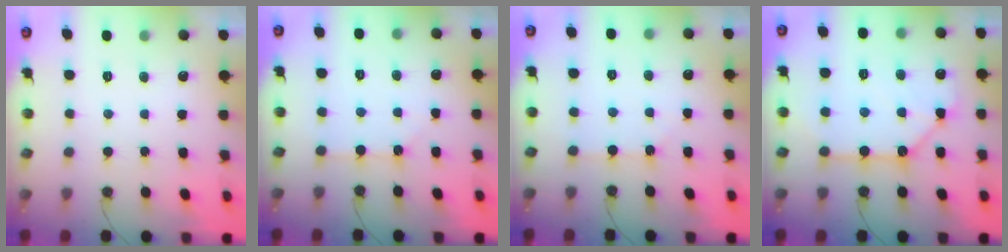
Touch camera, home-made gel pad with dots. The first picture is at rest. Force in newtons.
{"total": 1.5, "press": 1.5, "slide": 0.3}
{"total": 2.2, "press": 2.1, "slide": 0.3}
{"total": 13.5, "press": 13.5, "slide": 1.4}